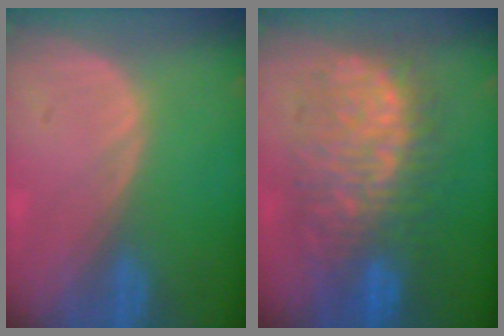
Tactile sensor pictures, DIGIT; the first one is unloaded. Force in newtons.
{"total": 12.1, "press": 12.0, "slide": 1.5}